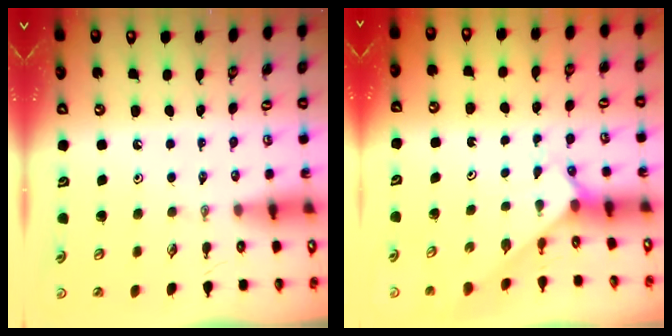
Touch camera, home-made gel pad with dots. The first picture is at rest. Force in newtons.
{"total": 2.0, "press": 2.0, "slide": 0.2}